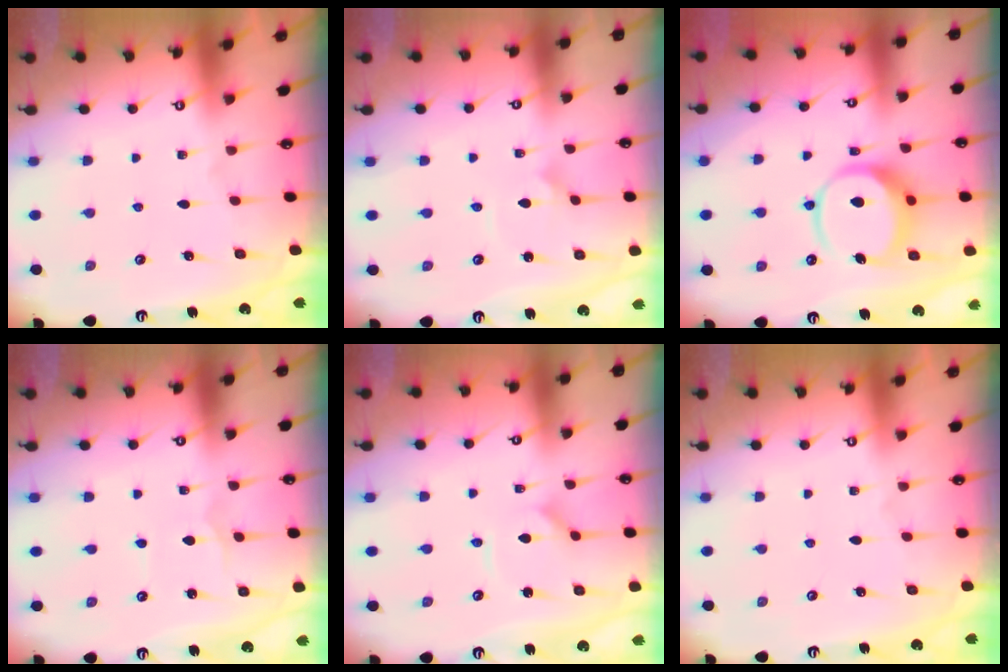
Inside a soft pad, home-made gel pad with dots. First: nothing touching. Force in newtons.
{"total": 1.7, "press": 1.7, "slide": 0.1}
{"total": 10.8, "press": 10.7, "slide": 1.4}
{"total": 1.1, "press": 1.1, "slide": 0.2}
{"total": 1.6, "press": 1.5, "slide": 0.2}
{"total": 0.0}